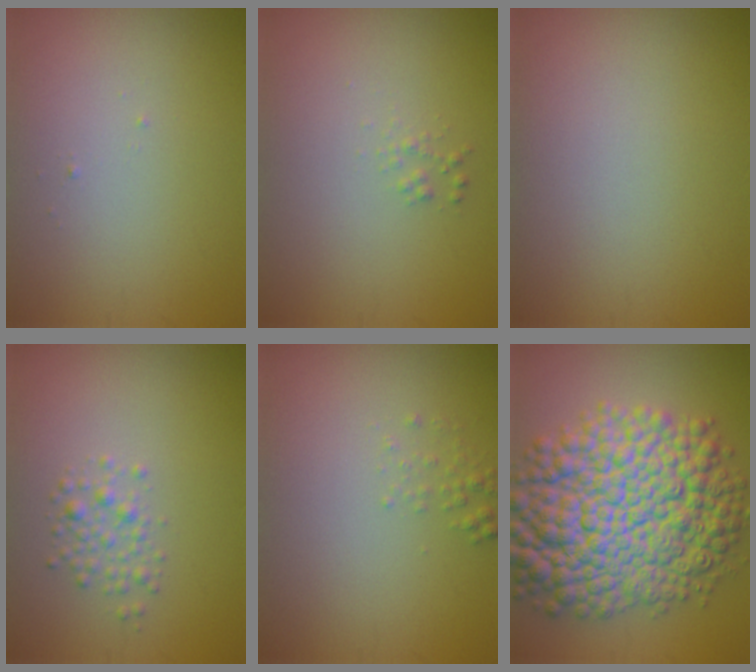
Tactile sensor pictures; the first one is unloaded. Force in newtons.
{"total": 0.7, "press": 0.7, "slide": 0.0}
{"total": 0.0}
{"total": 1.8, "press": 1.8, "slide": 0.1}
{"total": 1.0, "press": 1.0, "slide": 0.0}
{"total": 14.3, "press": 14.3, "slide": 0.3}